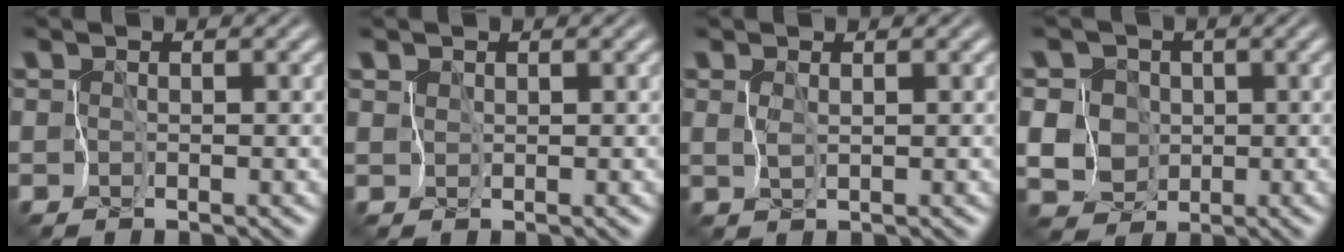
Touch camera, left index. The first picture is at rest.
{"total": 2.5, "force": [1.6, 1.7, 0.9], "torque": [-0.028, 0.017, 0.018]}
{"total": 0.8, "force": [0.2, -0.8, 0.0], "torque": [-0.020, -0.006, 0.018]}
{"total": 8.6, "force": [0.2, 8.0, 3.2], "torque": [-0.093, 0.022, -0.007]}